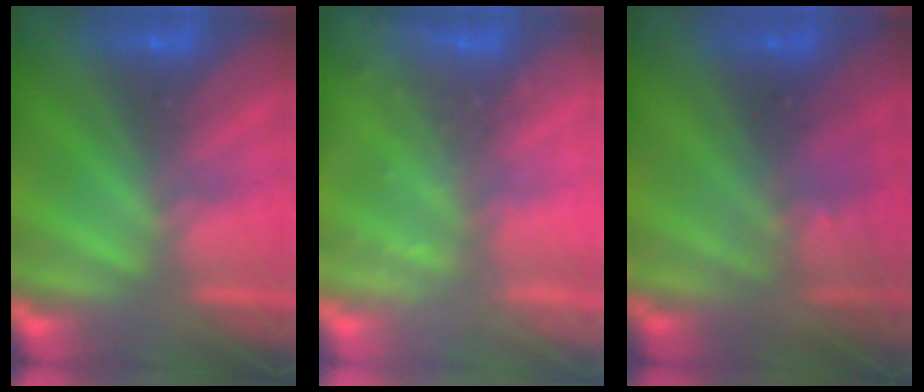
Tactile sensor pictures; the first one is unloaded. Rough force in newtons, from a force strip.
{"total": 2.2}
{"total": 2.8}